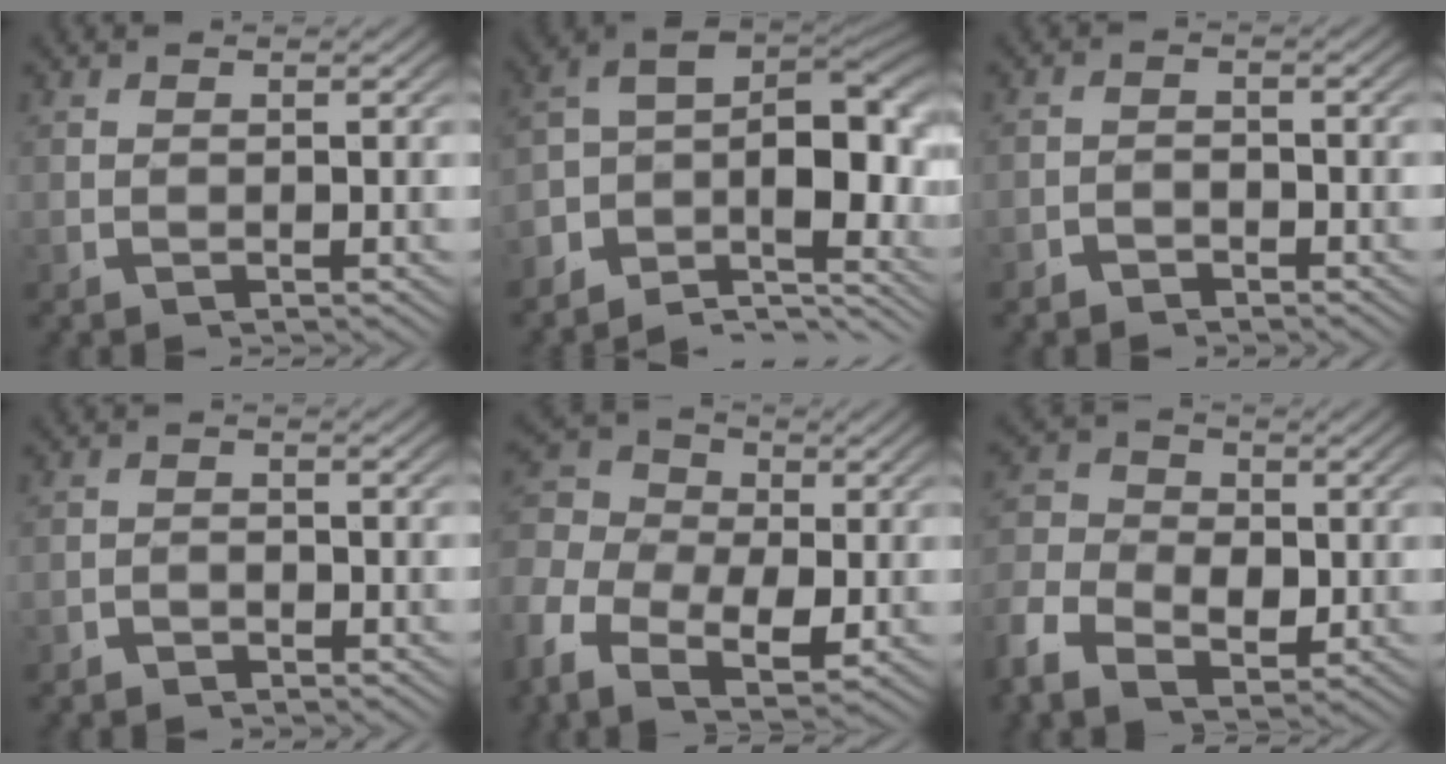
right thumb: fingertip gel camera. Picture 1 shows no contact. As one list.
[{"total": 12.8, "force": [-0.9, 7.8, 10.1], "torque": [-0.172, -0.015, -0.017]}, {"total": 2.1, "force": [-1.9, 0.9, 0.0], "torque": [0.006, -0.009, -0.035]}, {"total": 1.7, "force": [-1.6, 0.7, 0.0], "torque": [0.005, -0.008, -0.030]}, {"total": 10.3, "force": [1.1, 7.5, 7.0], "torque": [-0.136, -0.018, 0.015]}, {"total": 6.4, "force": [-1.2, 4.8, 4.0], "torque": [-0.075, -0.014, -0.023]}]